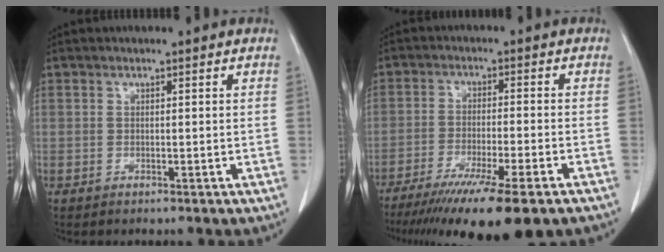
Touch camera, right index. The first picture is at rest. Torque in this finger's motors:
{"motor_torque": [1.22, -0.92, 1.05, 0.21]}